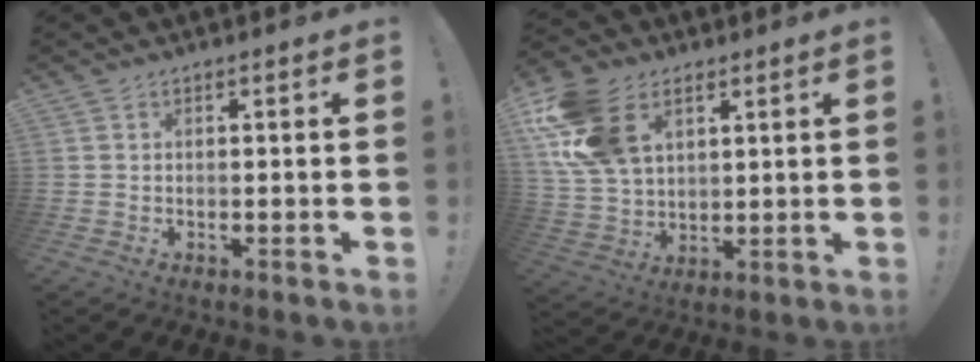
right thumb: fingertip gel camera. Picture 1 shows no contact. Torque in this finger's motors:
{"motor_torque": [2.28, 2.60, 0.54, 0.59, 0.13]}